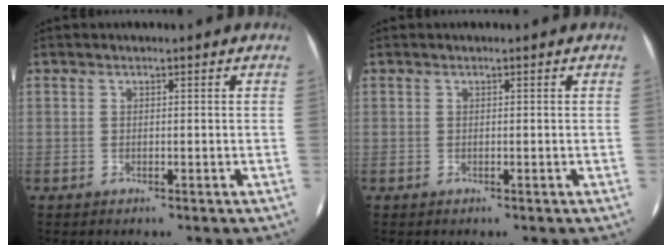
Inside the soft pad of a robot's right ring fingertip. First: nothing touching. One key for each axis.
{"total": 0.0}